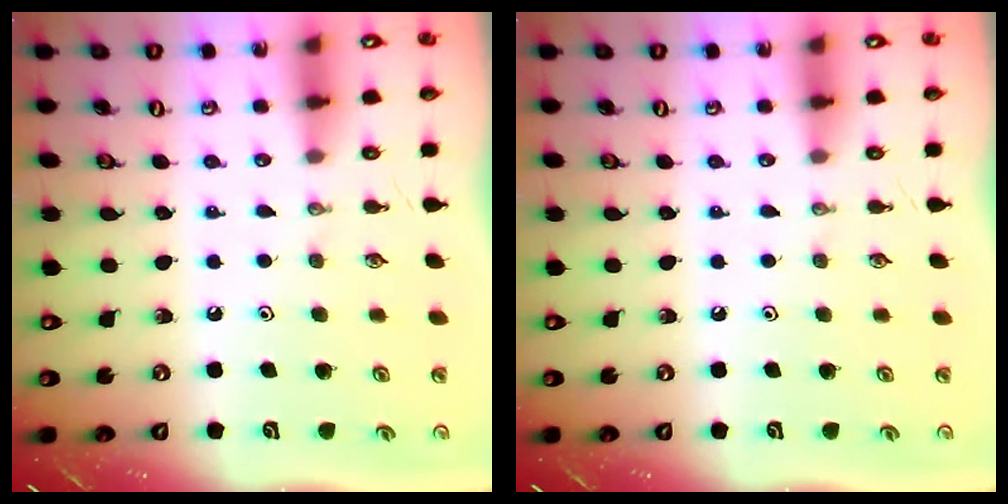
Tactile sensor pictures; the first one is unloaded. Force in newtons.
{"total": 0.0}